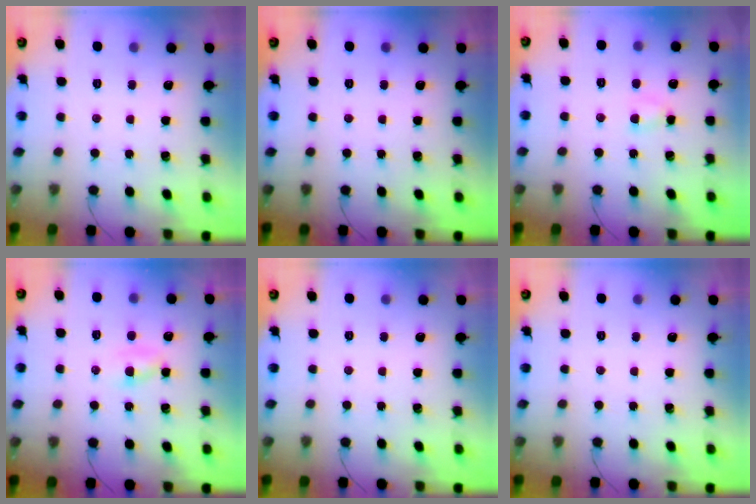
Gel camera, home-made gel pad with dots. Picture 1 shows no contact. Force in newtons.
{"total": 0.0}
{"total": 3.3, "press": 3.2, "slide": 1.0}
{"total": 2.3, "press": 2.1, "slide": 0.9}
{"total": 0.0}
{"total": 0.0}